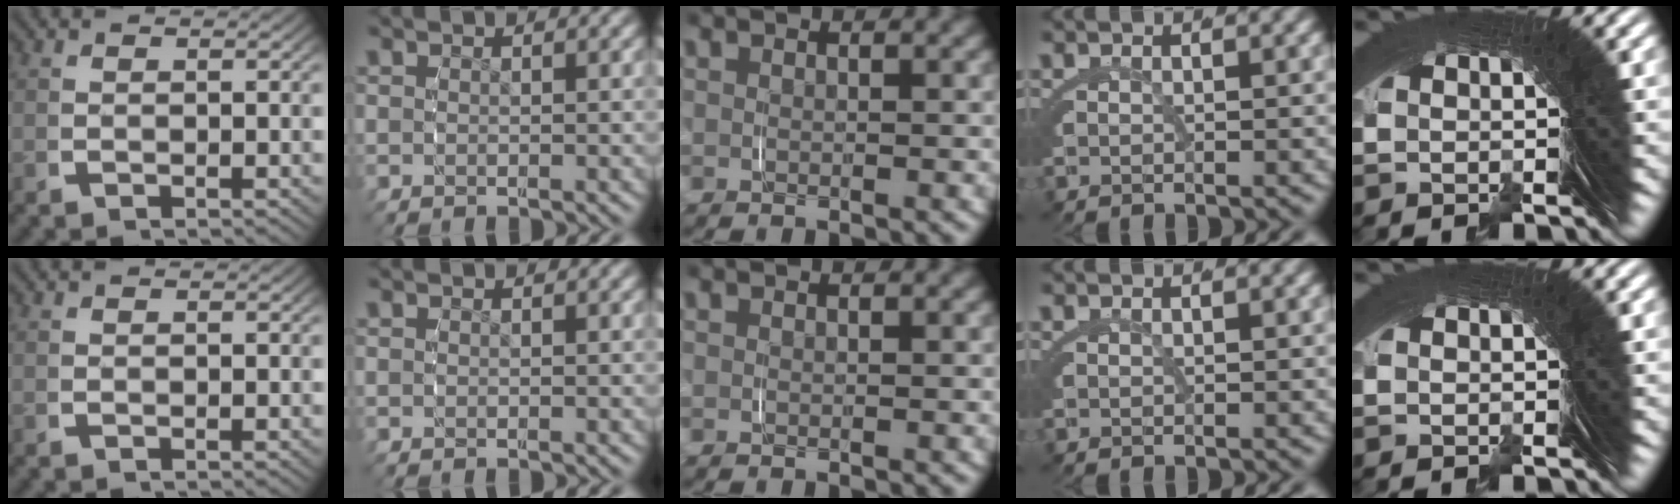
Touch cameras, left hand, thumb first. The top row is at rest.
{}